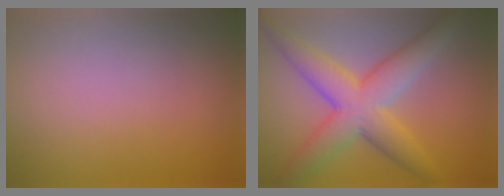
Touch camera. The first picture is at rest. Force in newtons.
{"total": 7.1, "press": 7.1, "slide": 0.2}